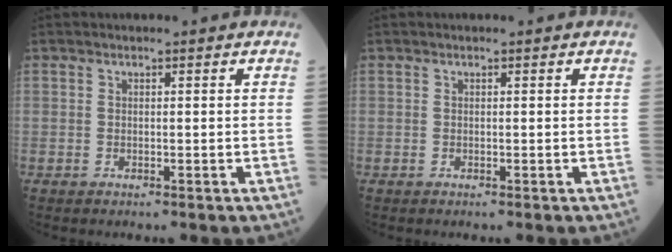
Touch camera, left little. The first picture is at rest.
{"total": 0.0}